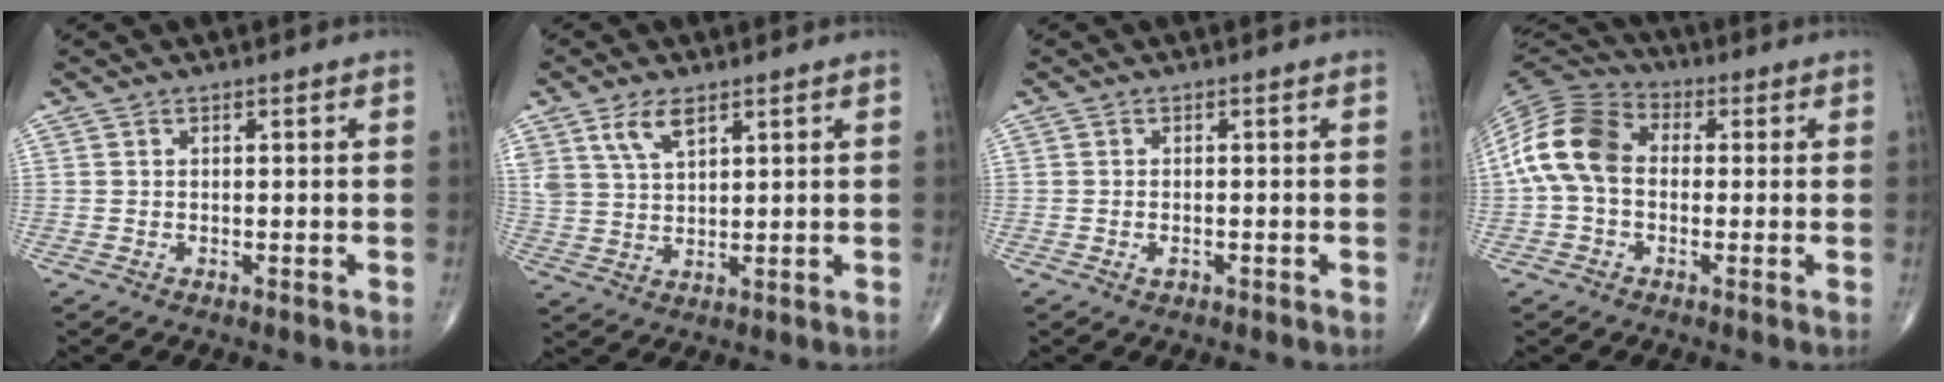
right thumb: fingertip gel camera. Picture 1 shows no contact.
{"total": 6.0, "force": [3.6, 2.8, 3.9], "torque": [-0.071, -0.016, 0.075]}
{"total": 0.9, "force": [-0.5, 0.5, 0.6], "torque": [-0.009, 0.003, -0.007]}
{"total": 12.3, "force": [0.0, 8.8, 8.6], "torque": [-0.168, 0.033, -0.015]}